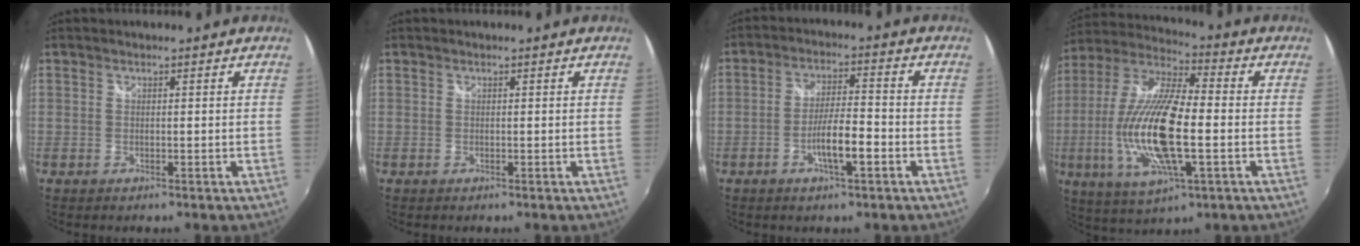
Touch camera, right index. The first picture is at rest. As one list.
[{"total": 0.0}, {"total": 7.0, "force": [-3.0, 1.2, 6.2], "torque": [-0.116, 0.000, -0.049]}, {"total": 19.8, "force": [-3.5, 6.1, 18.5], "torque": [-0.375, -0.012, -0.069]}]